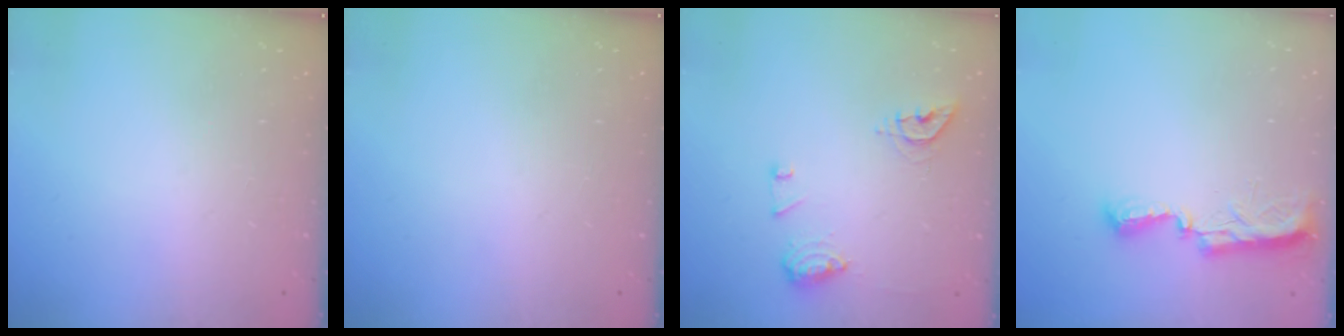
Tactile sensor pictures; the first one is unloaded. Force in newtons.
{"total": 0.0}
{"total": 10.5, "press": 10.5, "slide": 0.7}
{"total": 7.7, "press": 7.6, "slide": 0.7}